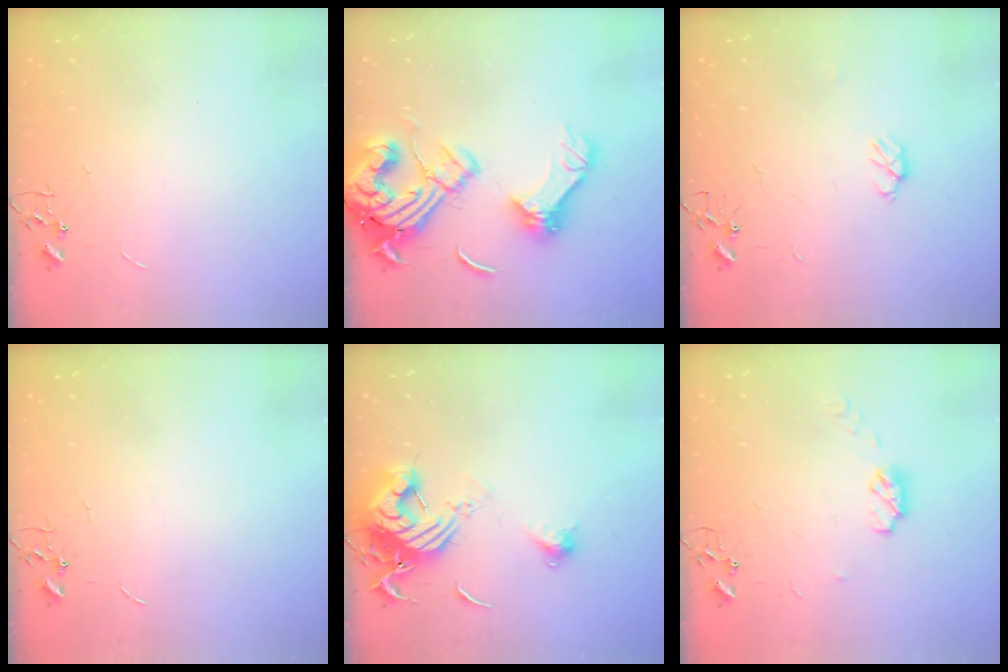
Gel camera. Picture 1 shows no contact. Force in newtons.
{"total": 22.0, "press": 21.8, "slide": 2.6}
{"total": 4.9, "press": 4.9, "slide": 0.7}
{"total": 0.0}
{"total": 13.8, "press": 13.7, "slide": 1.5}
{"total": 6.1, "press": 6.1, "slide": 0.3}